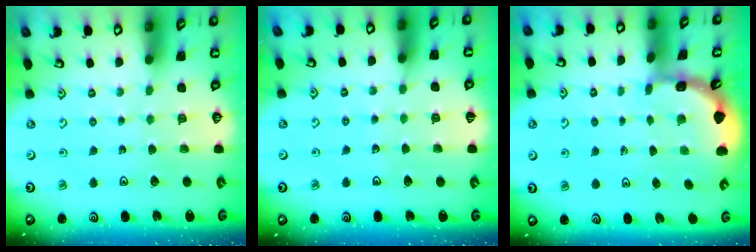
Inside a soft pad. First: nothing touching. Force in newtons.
{"total": 3.1, "press": 3.1, "slide": 0.3}
{"total": 1.9, "press": 1.9, "slide": 0.1}